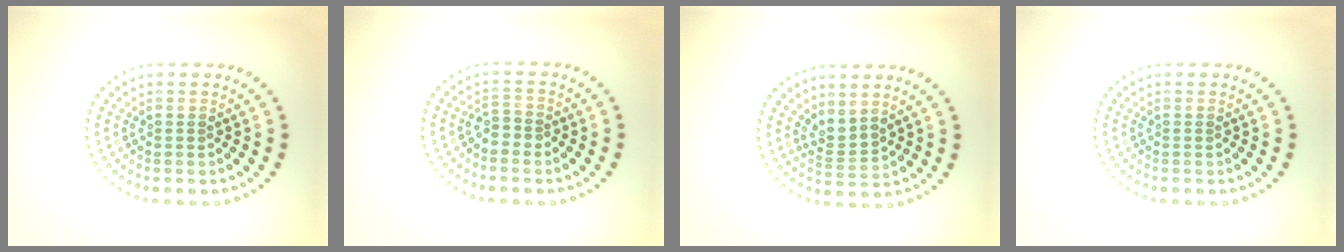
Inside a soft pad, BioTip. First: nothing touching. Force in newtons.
{"total": 1.4, "press": 1.1, "slide": 0.8}
{"total": 2.1, "press": 1.4, "slide": 1.6}
{"total": 0.0}